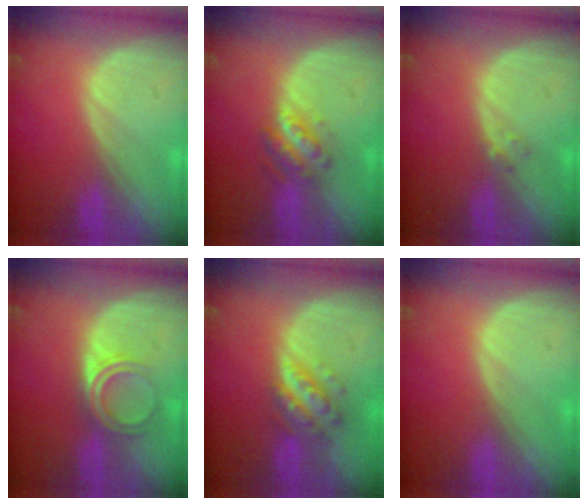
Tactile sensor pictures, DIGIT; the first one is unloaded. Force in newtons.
{"total": 4.9, "press": 4.4, "slide": 2.1}
{"total": 1.0, "press": 1.0, "slide": 0.2}
{"total": 4.8, "press": 4.1, "slide": 2.6}
{"total": 5.8, "press": 5.3, "slide": 2.4}
{"total": 0.0}